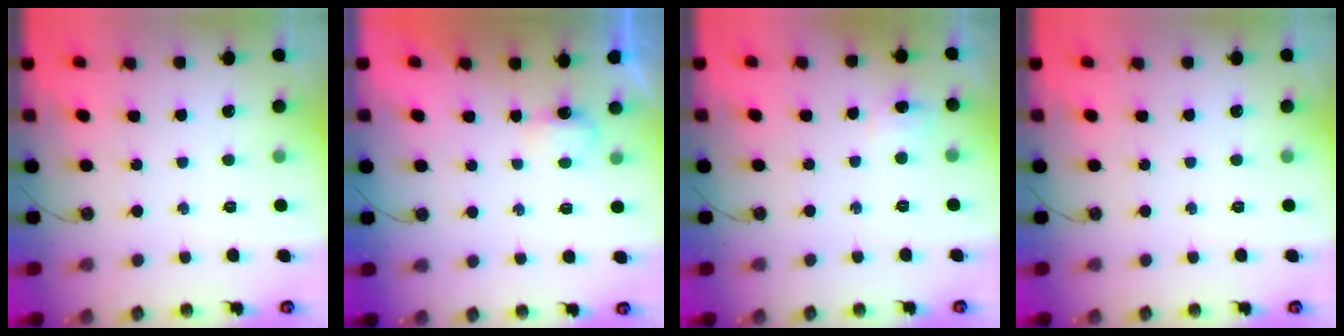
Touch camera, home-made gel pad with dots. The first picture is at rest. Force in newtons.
{"total": 3.4, "press": 3.3, "slide": 0.6}
{"total": 5.8, "press": 5.7, "slide": 0.6}
{"total": 0.0}